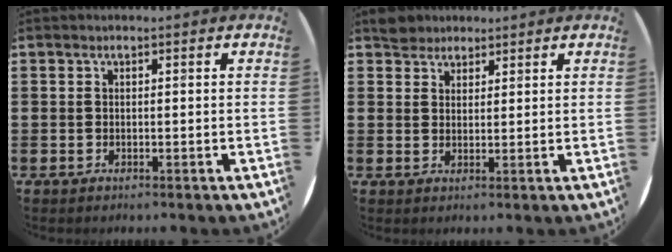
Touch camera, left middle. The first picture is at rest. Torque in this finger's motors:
{"motor_torque": [0.40, -0.33, 0.01, 0.00]}